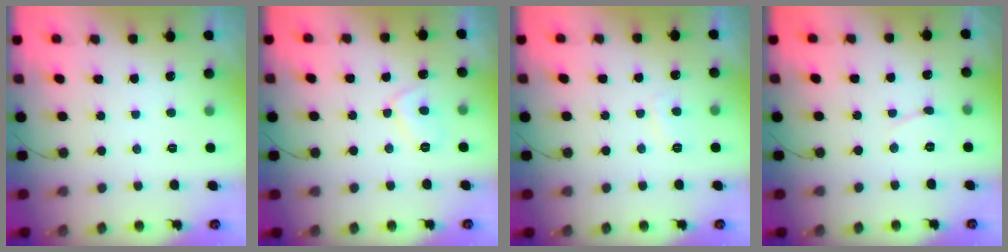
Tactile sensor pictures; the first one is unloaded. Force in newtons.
{"total": 6.1, "press": 6.0, "slide": 0.7}
{"total": 2.4, "press": 2.3, "slide": 0.5}
{"total": 3.6, "press": 3.6, "slide": 0.3}